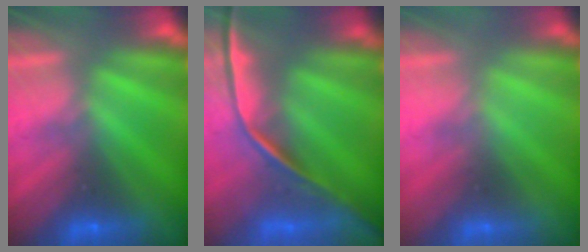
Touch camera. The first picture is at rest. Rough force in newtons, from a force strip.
{"total": 7.4}
{"total": 2.1}